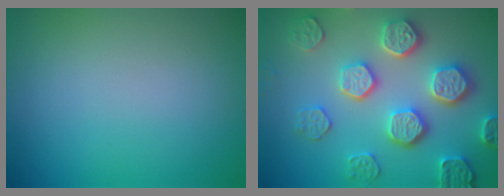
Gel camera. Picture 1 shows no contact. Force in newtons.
{"total": 5.7, "press": 5.3, "slide": 1.9}